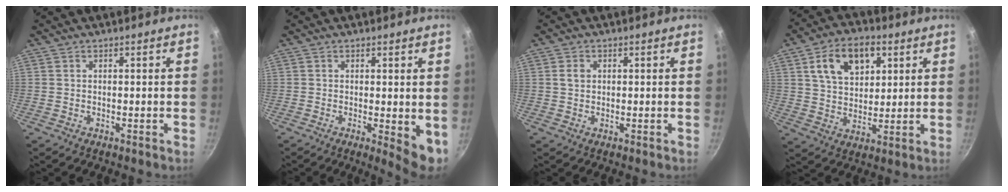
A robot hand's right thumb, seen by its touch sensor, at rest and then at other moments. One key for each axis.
{"total": 5.6, "fx": -0.2, "fy": 1.8, "fz": 5.3, "tx": -0.063, "ty": -0.011, "tz": 0.000}
{"total": 2.0, "fx": 0.4, "fy": 1.6, "fz": 1.1, "tx": -0.015, "ty": 0.003, "tz": 0.006}
{"total": 12.8, "fx": 4.9, "fy": 8.3, "fz": 8.4, "tx": -0.111, "ty": -0.006, "tz": 0.081}